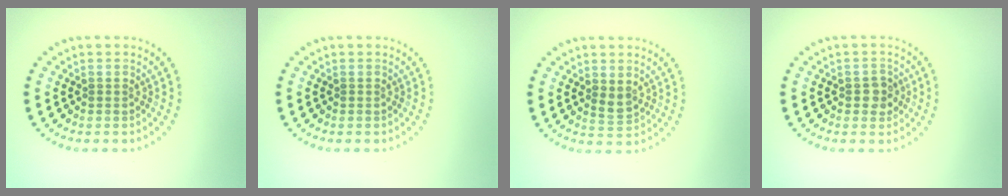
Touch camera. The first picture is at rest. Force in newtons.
{"total": 0.0}
{"total": 1.6, "press": 1.4, "slide": 0.6}
{"total": 1.9, "press": 1.9, "slide": 0.4}